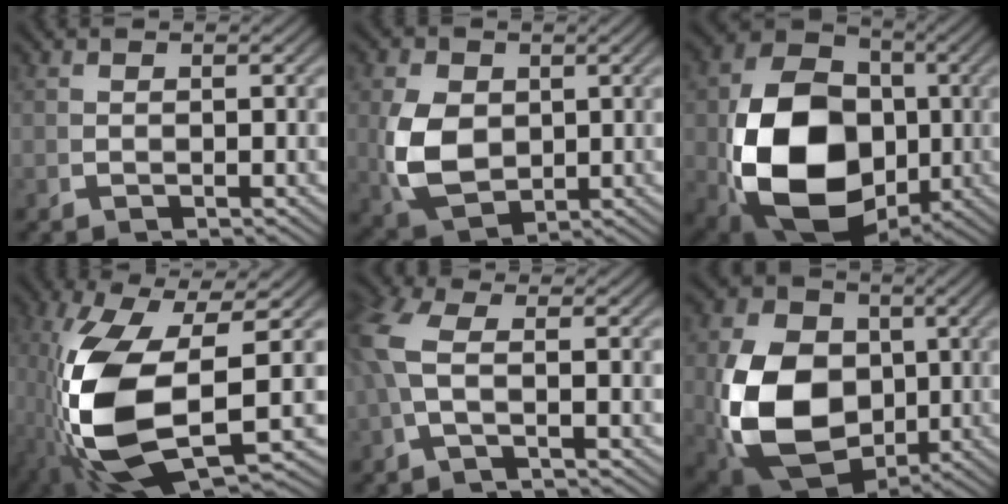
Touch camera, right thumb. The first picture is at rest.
{"total": 8.3, "force": [-0.4, 6.3, 5.4], "torque": [-0.141, -0.043, 0.020]}
{"total": 20.6, "force": [-2.7, 14.6, 14.3], "torque": [-0.302, -0.079, -0.004]}
{"total": 14.9, "force": [-1.9, 7.7, 12.6], "torque": [-0.279, -0.046, 0.003]}
{"total": 3.8, "force": [0.8, 1.4, 3.5], "torque": [-0.097, -0.002, 0.015]}
{"total": 16.8, "force": [-2.0, 12.4, 11.1], "torque": [-0.262, -0.080, 0.004]}